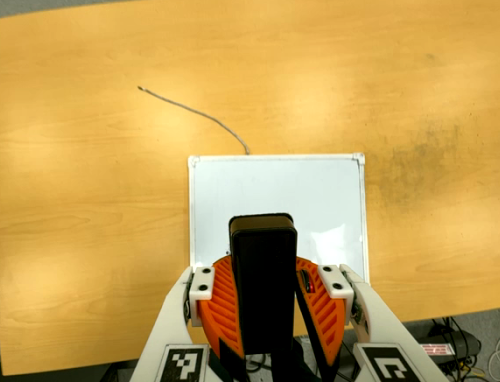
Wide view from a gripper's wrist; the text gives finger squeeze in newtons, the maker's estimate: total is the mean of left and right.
{"total": 8.2, "left": 9.0, "right": 7.3}